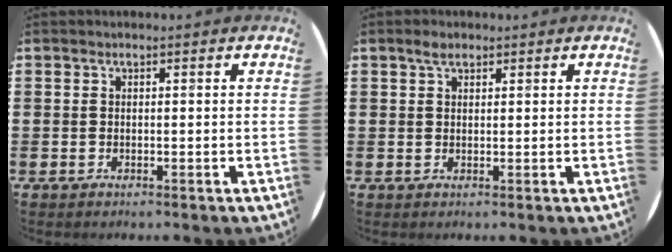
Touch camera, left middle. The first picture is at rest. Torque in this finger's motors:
{"motor_torque": [0.43, -0.26, -0.04, -0.01]}